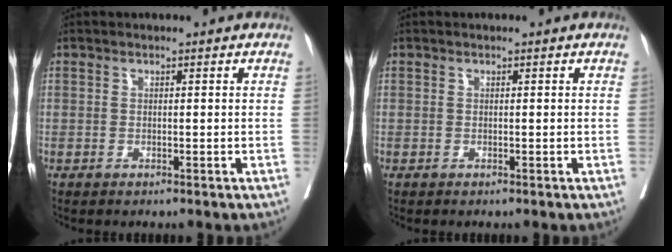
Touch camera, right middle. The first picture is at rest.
{"total": 0.0}